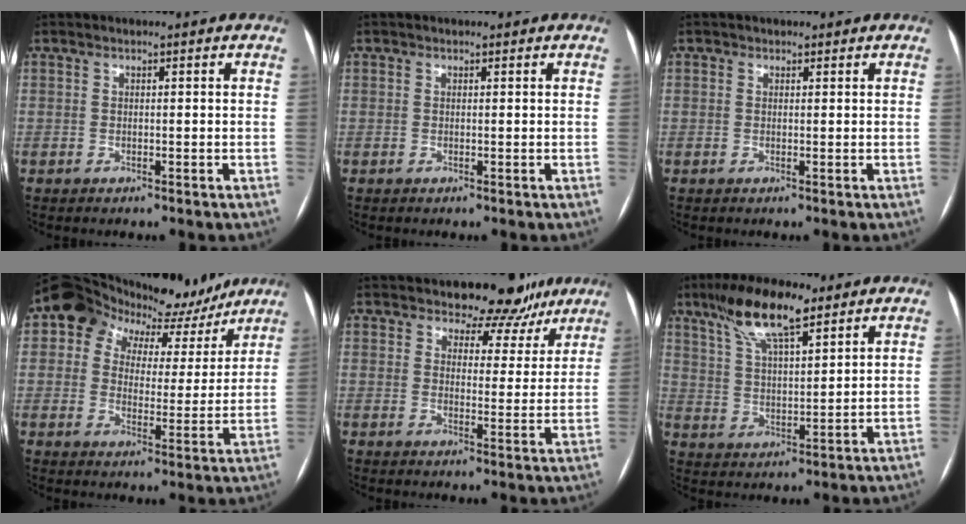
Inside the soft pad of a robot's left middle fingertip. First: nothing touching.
{"total": 0.0}
{"total": 0.6, "force": [0.4, 0.5, 0.0], "torque": [0.001, -0.001, 0.003]}
{"total": 12.8, "force": [9.4, 6.8, 5.2], "torque": [-0.073, 0.033, 0.126]}
{"total": 9.2, "force": [7.7, 4.8, 1.5], "torque": [0.010, -0.005, 0.080]}
{"total": 11.2, "force": [7.6, 2.6, 7.8], "torque": [-0.152, 0.017, 0.141]}